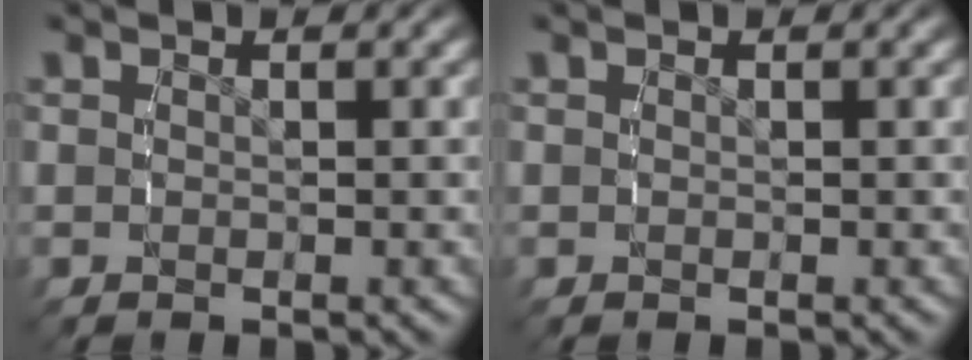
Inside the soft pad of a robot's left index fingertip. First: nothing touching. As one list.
[{"total": 0.0}]